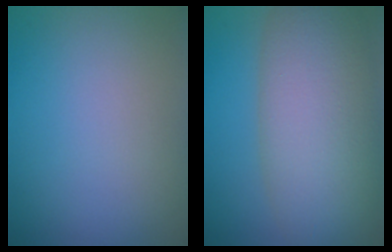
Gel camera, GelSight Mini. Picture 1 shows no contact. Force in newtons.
{"total": 10.8, "press": 10.8, "slide": 0.5}